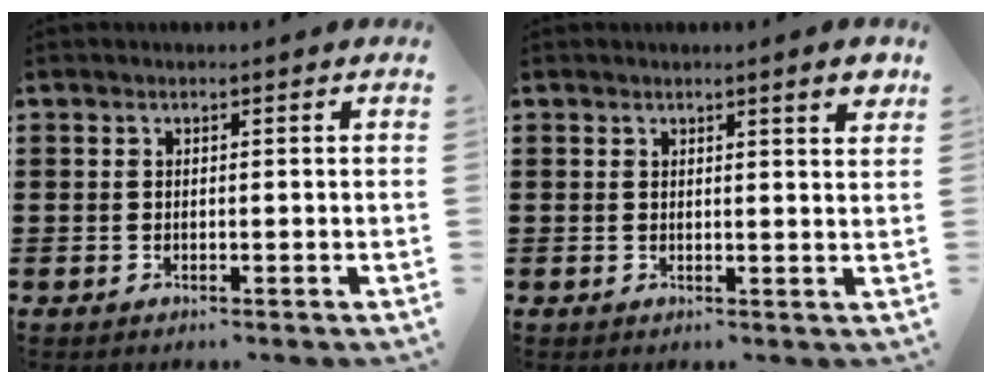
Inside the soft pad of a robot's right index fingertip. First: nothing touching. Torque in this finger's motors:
{"motor_torque": [0.14, -0.08, 0.10, 0.02]}